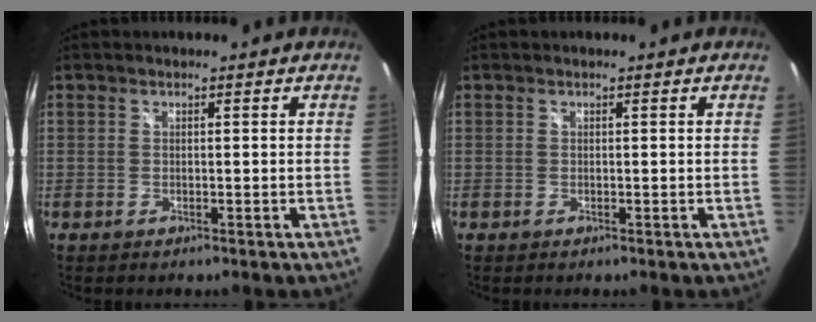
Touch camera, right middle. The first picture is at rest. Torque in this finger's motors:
{"motor_torque": [0.00, 0.00, 0.00, 0.00]}